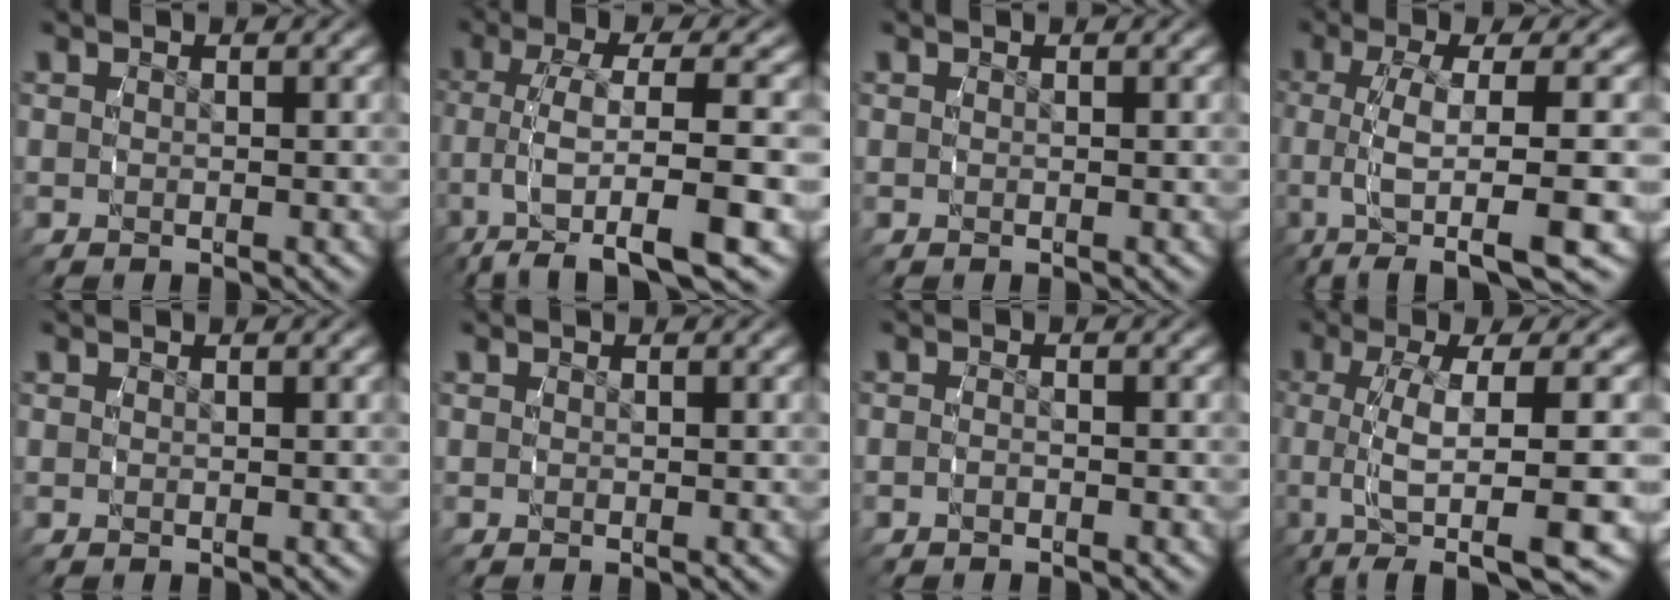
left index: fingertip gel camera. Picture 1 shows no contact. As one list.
[{"total": 9.2, "force": [-5.1, 3.3, 6.9], "torque": [-0.142, -0.040, -0.055]}, {"total": 0.0}, {"total": 8.1, "force": [-4.0, 2.4, 6.7], "torque": [-0.130, -0.032, -0.042]}, {"total": 0.0}, {"total": 0.0}, {"total": 1.0, "force": [-0.9, 0.1, 0.4], "torque": [-0.011, 0.000, -0.018]}, {"total": 9.0, "force": [-4.6, 2.8, 7.2], "torque": [-0.135, -0.031, -0.051]}]